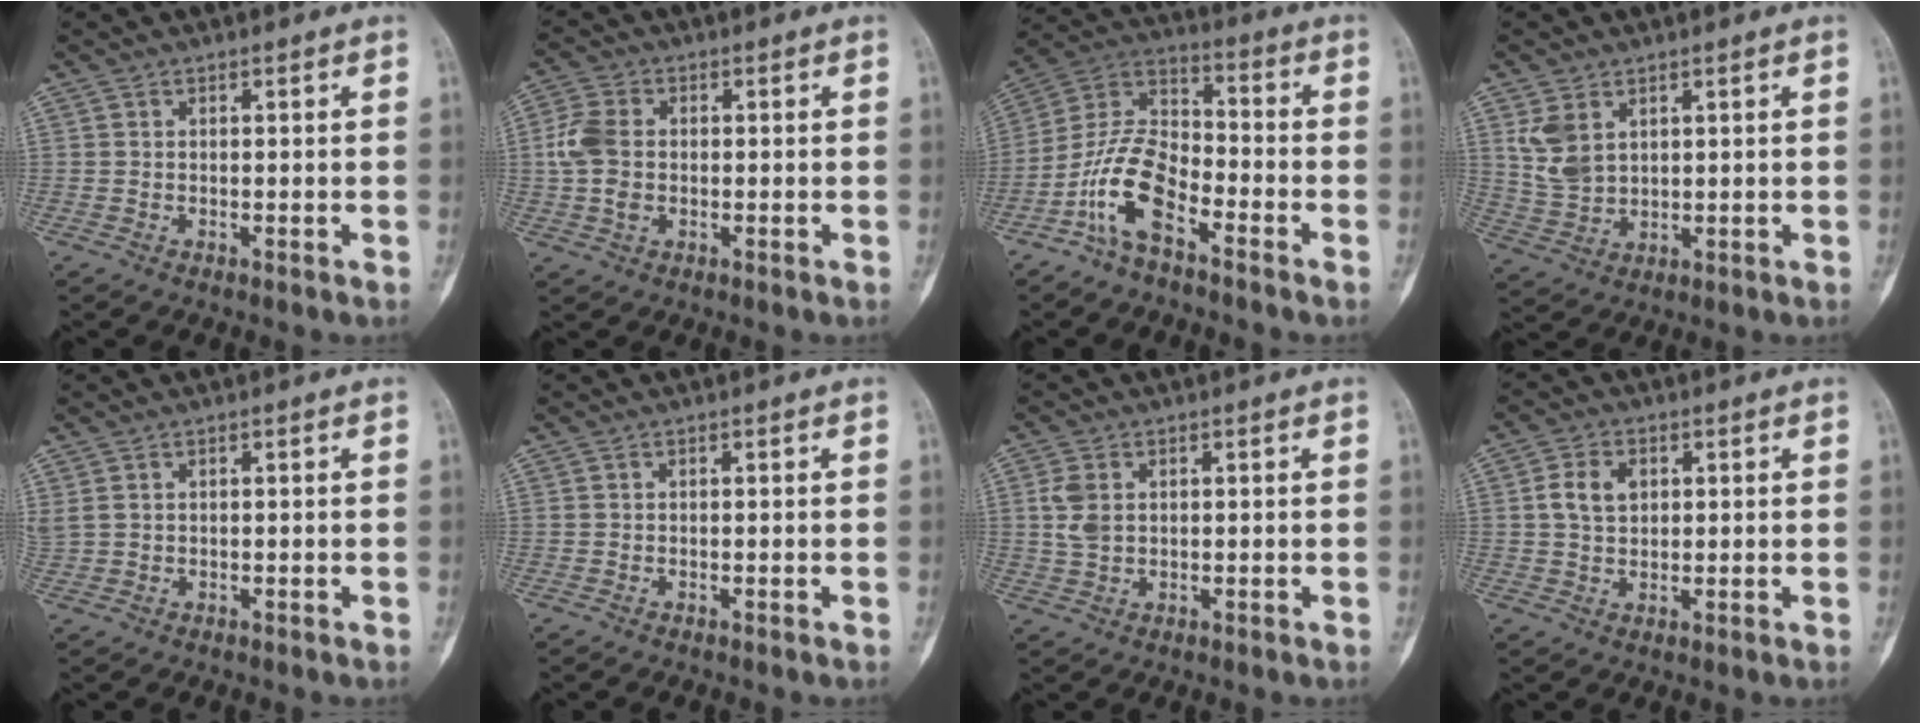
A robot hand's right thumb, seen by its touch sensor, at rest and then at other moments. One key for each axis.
{"total": 6.6, "fx": -0.1, "fy": 4.7, "fz": 4.7, "tx": -0.105, "ty": 0.010, "tz": -0.007}
{"total": 12.2, "fx": -6.4, "fy": 5.6, "fz": 8.7, "tx": -0.175, "ty": 0.060, "tz": -0.132}
{"total": 6.6, "fx": 2.7, "fy": 4.4, "fz": 4.1, "tx": -0.069, "ty": -0.009, "tz": 0.067}
{"total": 1.9, "fx": 0.7, "fy": 1.1, "fz": 1.3, "tx": -0.046, "ty": 0.008, "tz": 0.023}
{"total": 0.0}
{"total": 4.2, "fx": 0.8, "fy": 2.9, "fz": 2.9, "tx": -0.059, "ty": 0.002, "tz": 0.020}
{"total": 5.4, "fx": 1.2, "fy": 3.9, "fz": 3.5, "tx": -0.059, "ty": 0.001, "tz": 0.021}